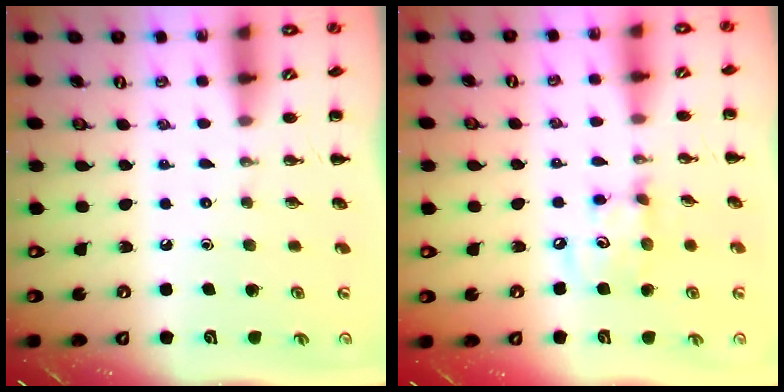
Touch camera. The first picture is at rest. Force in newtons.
{"total": 6.4, "press": 6.4, "slide": 0.5}